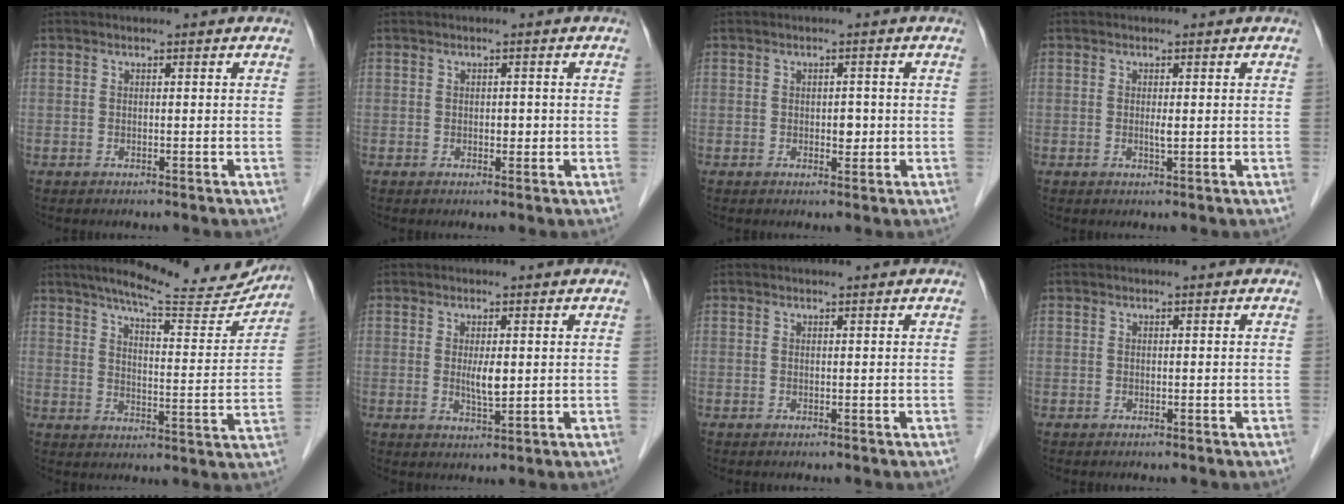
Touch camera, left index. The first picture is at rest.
{"total": 1.1, "force": [-0.1, 0.7, 0.8], "torque": [-0.011, 0.001, 0.000]}
{"total": 1.7, "force": [-0.1, 1.1, 1.3], "torque": [-0.017, 0.001, 0.001]}
{"total": 1.0, "force": [0.1, 0.1, 1.0], "torque": [-0.023, -0.002, 0.002]}
{"total": 16.7, "force": [15.2, 2.1, 6.7], "torque": [-0.093, -0.026, 0.197]}
{"total": 3.1, "force": [0.5, 0.7, 2.9], "torque": [-0.055, -0.006, 0.010]}
{"total": 0.6, "force": [0.6, 0.0, 0.1], "torque": [-0.006, 0.000, 0.008]}
{"total": 0.0}